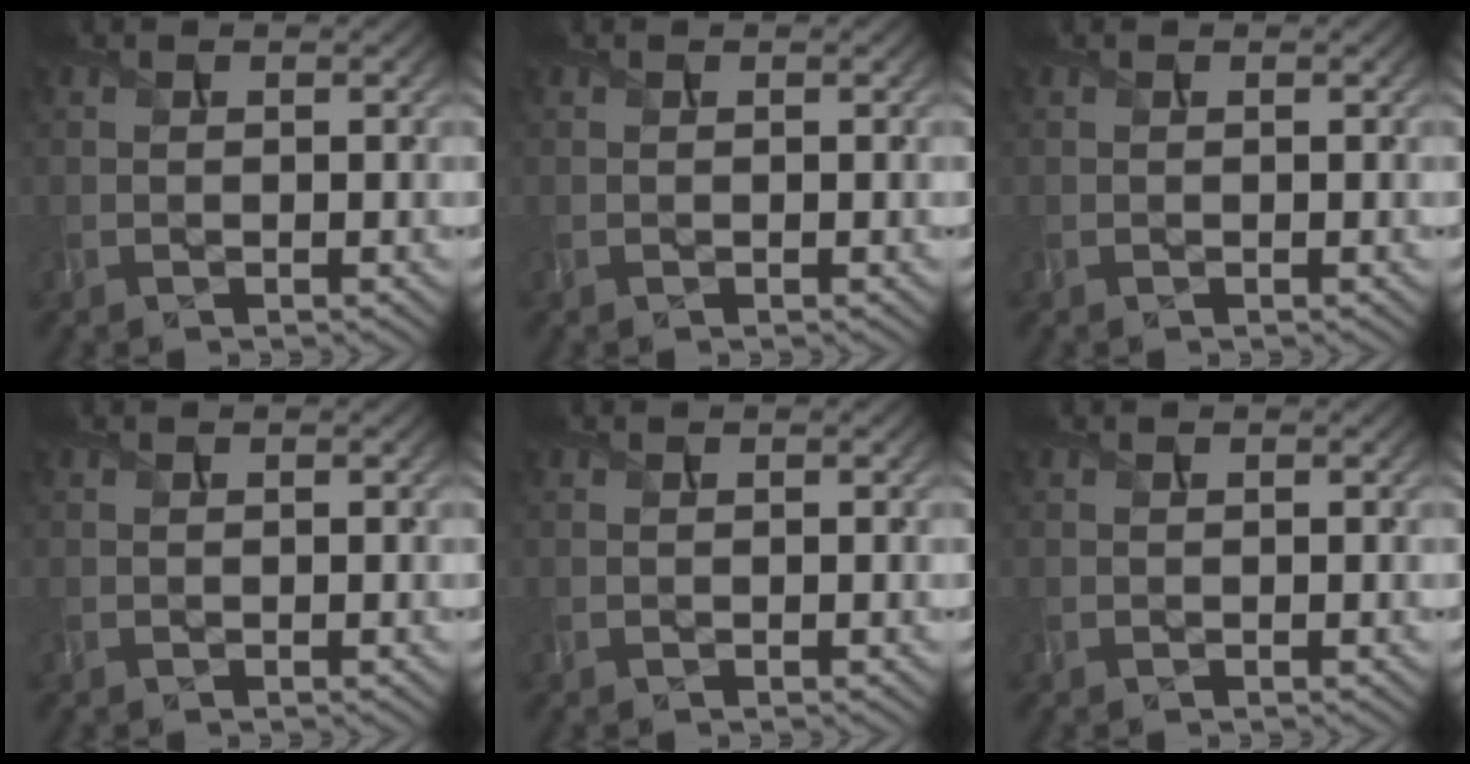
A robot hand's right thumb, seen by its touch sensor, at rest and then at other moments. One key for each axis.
{"total": 0.0}
{"total": 0.0}
{"total": 0.0}
{"total": 0.0}
{"total": 0.0}